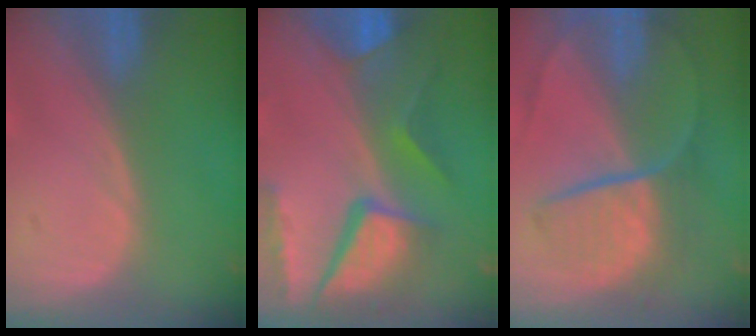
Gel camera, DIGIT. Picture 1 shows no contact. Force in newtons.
{"total": 11.2, "press": 9.3, "slide": 6.3}
{"total": 8.9, "press": 7.6, "slide": 4.7}